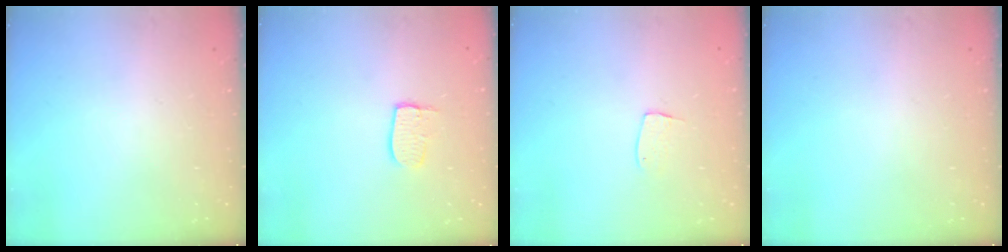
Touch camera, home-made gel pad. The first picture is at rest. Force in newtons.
{"total": 6.1, "press": 6.1, "slide": 0.5}
{"total": 5.2, "press": 5.2, "slide": 0.3}
{"total": 0.0}